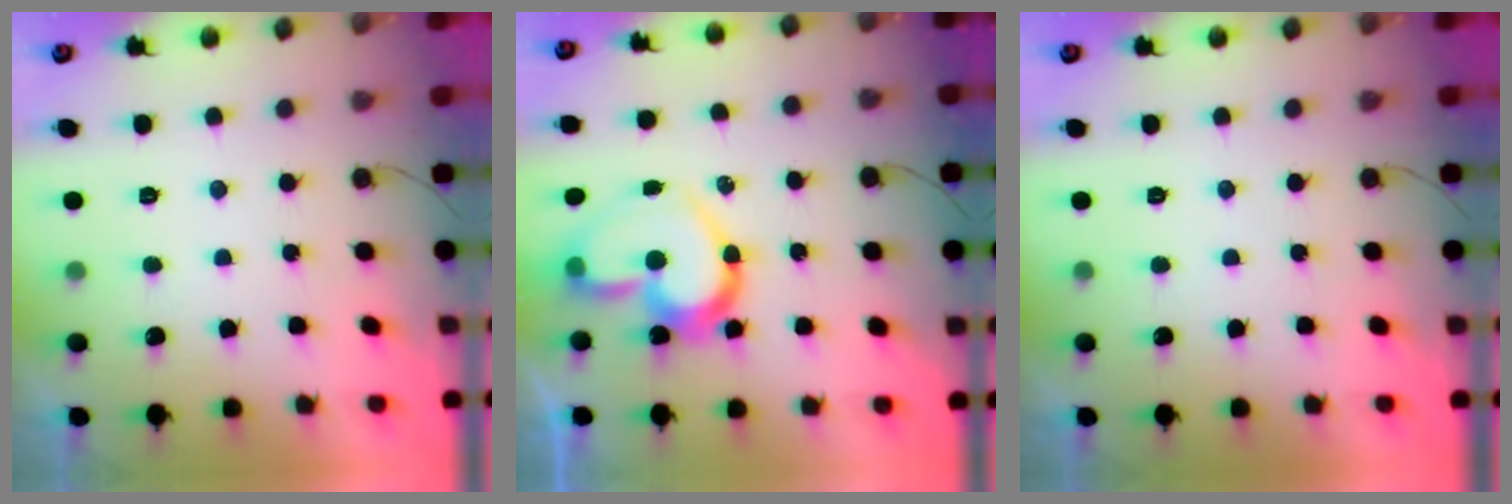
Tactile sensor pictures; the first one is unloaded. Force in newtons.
{"total": 18.4, "press": 18.3, "slide": 1.4}
{"total": 0.0}